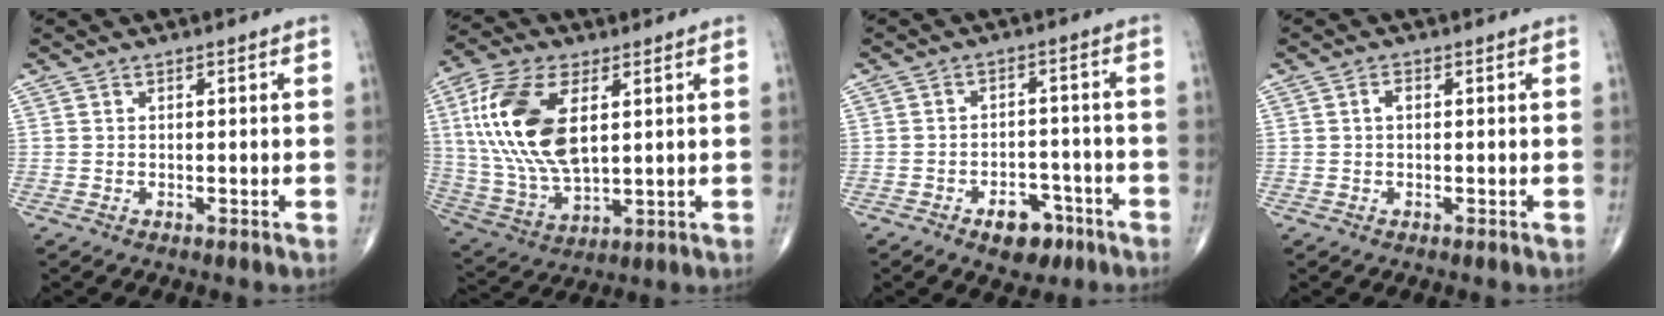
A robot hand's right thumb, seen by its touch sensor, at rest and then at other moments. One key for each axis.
{"total": 19.2, "fx": 4.4, "fy": 9.8, "fz": 15.9, "tx": -0.332, "ty": -0.012, "tz": 0.086}
{"total": 7.0, "fx": -4.1, "fy": 4.3, "fz": 3.8, "tx": -0.023, "ty": 0.034, "tz": -0.057}
{"total": 1.5, "fx": 0.1, "fy": 0.9, "fz": 1.2, "tx": -0.021, "ty": 0.004, "tz": 0.001}